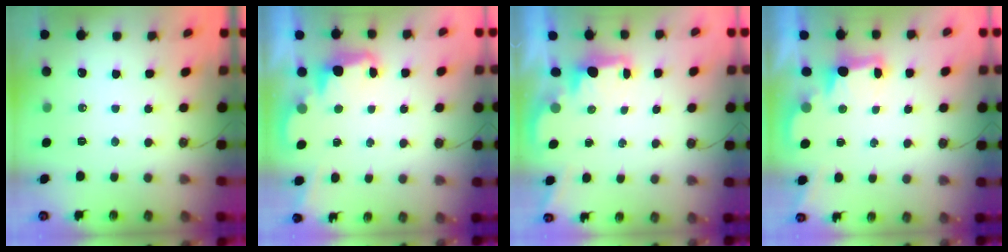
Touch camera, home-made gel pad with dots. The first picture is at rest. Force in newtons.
{"total": 2.4, "press": 2.3, "slide": 0.6}
{"total": 1.7, "press": 1.6, "slide": 0.7}
{"total": 2.2, "press": 2.1, "slide": 0.7}